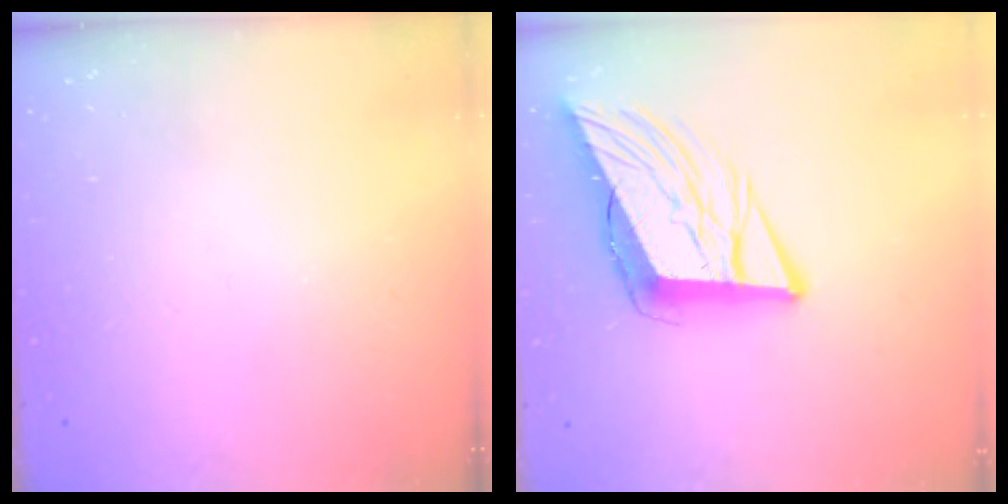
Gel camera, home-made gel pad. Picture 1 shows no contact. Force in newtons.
{"total": 13.0, "press": 12.4, "slide": 4.0}